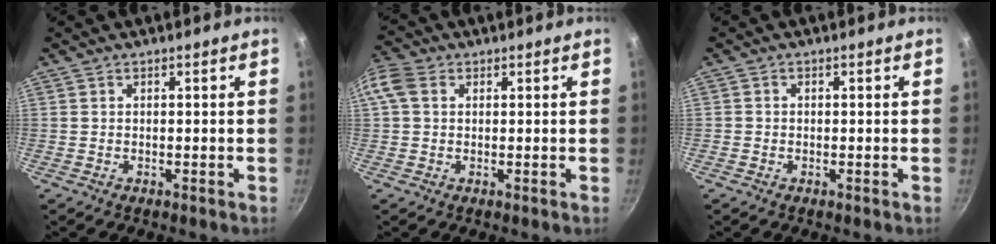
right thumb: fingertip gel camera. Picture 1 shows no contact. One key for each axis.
{"total": 5.1, "fx": 1.3, "fy": 3.7, "fz": 3.2, "tx": -0.065, "ty": 0.013, "tz": 0.016}
{"total": 0.8, "fx": -0.3, "fy": 0.7, "fz": 0.2, "tx": -0.004, "ty": 0.002, "tz": -0.007}